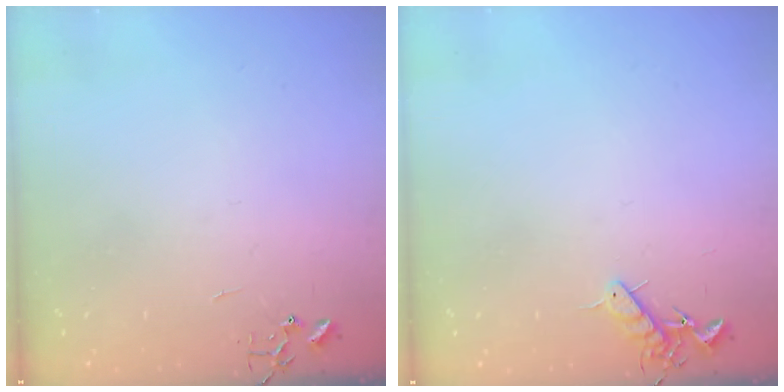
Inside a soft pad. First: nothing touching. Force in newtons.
{"total": 7.2, "press": 7.1, "slide": 1.1}